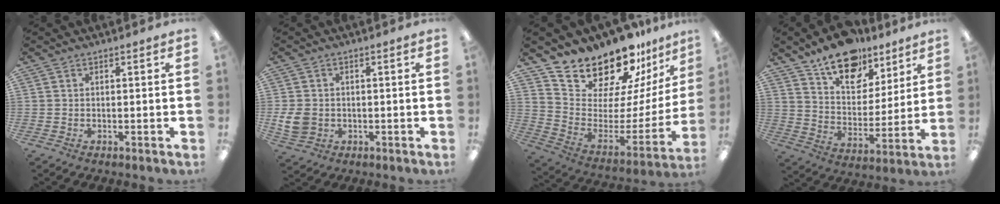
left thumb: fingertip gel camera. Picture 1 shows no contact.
{"total": 6.1, "force": [-0.4, 5.2, 3.2], "torque": [-0.068, 0.005, -0.006]}
{"total": 19.8, "force": [18.4, 6.1, 4.0], "torque": [-0.077, -0.164, 0.333]}
{"total": 16.2, "force": [11.9, 8.7, 6.7], "torque": [-0.102, -0.070, 0.214]}